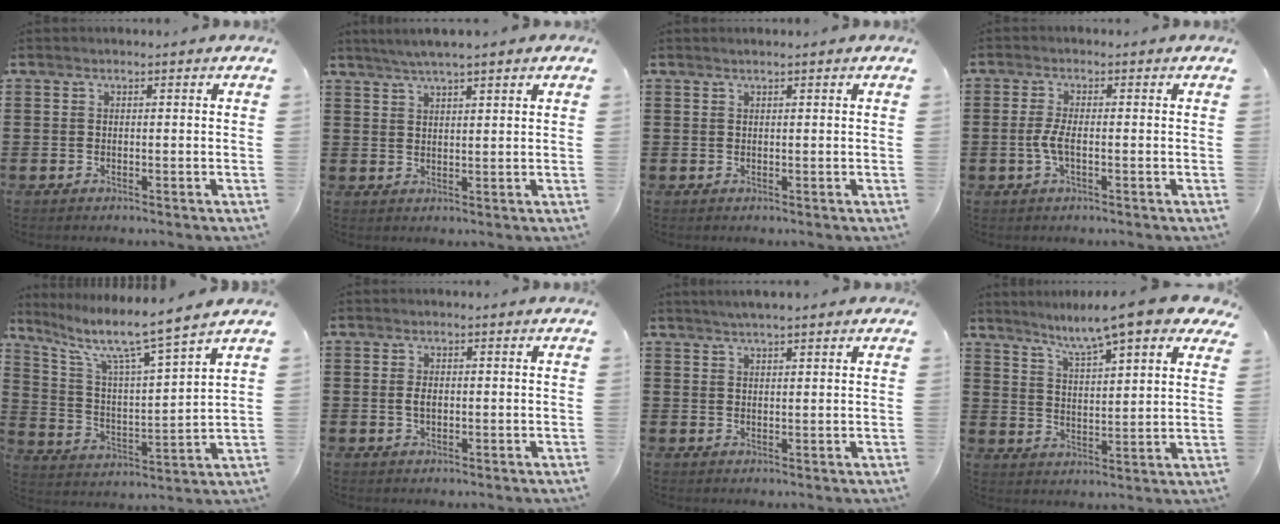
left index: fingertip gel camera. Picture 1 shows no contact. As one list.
[{"total": 3.3, "force": [2.7, 0.1, 1.9], "torque": [-0.042, 0.001, 0.048]}, {"total": 0.6, "force": [0.4, -0.1, 0.4], "torque": [-0.007, -0.002, 0.008]}, {"total": 3.3, "force": [-0.7, 0.8, 3.1], "torque": [-0.077, -0.006, -0.020]}, {"total": 8.0, "force": [6.3, 0.2, 4.9], "torque": [-0.122, -0.043, 0.097]}, {"total": 1.9, "force": [0.1, 0.9, 1.6], "torque": [-0.041, 0.000, -0.002]}, {"total": 2.6, "force": [2.3, 0.2, 1.3], "torque": [-0.028, 0.004, 0.041]}, {"total": 9.2, "force": [7.6, 0.4, 5.1], "torque": [-0.110, -0.034, 0.123]}]